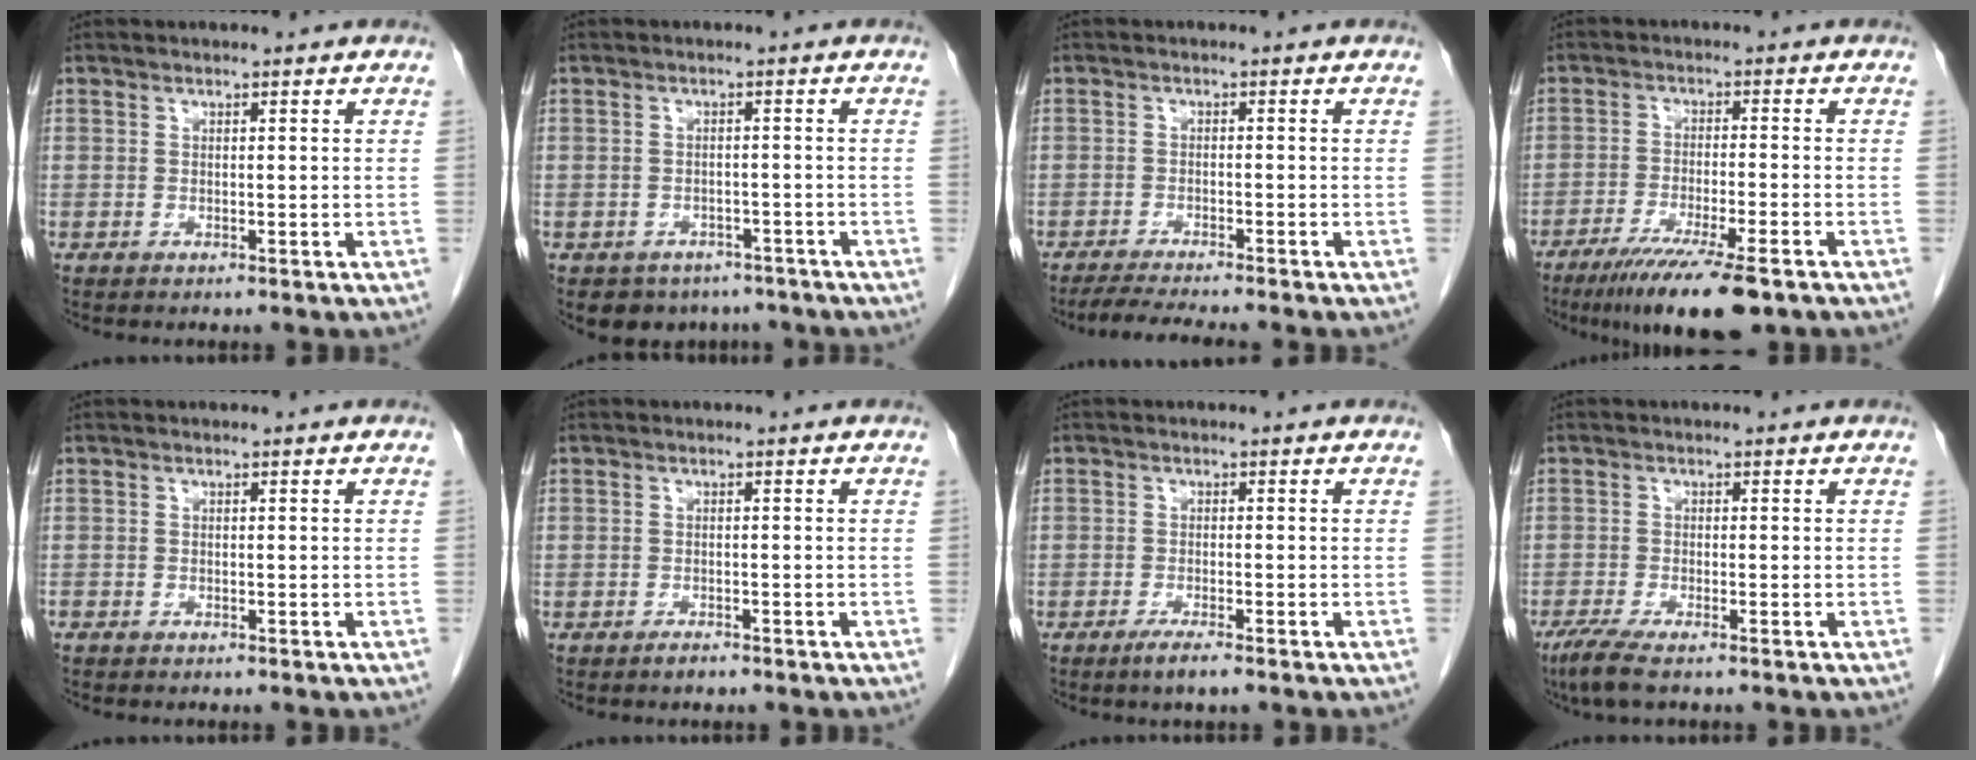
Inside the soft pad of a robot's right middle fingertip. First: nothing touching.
{"total": 5.7, "force": [-4.2, 3.8, 0.6], "torque": [0.001, 0.013, -0.052]}
{"total": 5.5, "force": [-4.9, -0.5, 2.4], "torque": [-0.036, -0.016, -0.081]}
{"total": 11.9, "force": [-8.4, 1.1, 8.4], "torque": [-0.138, -0.029, -0.132]}
{"total": 0.5, "force": [-0.5, 0.2, 0.0], "torque": [-0.009, 0.000, -0.013]}
{"total": 1.1, "force": [-0.9, 0.3, 0.4], "torque": [-0.012, -0.001, -0.013]}
{"total": 2.6, "force": [-1.8, 0.1, 1.8], "torque": [-0.040, -0.006, -0.034]}
{"total": 4.0, "force": [-2.9, 0.4, 2.8], "torque": [-0.055, -0.012, -0.055]}